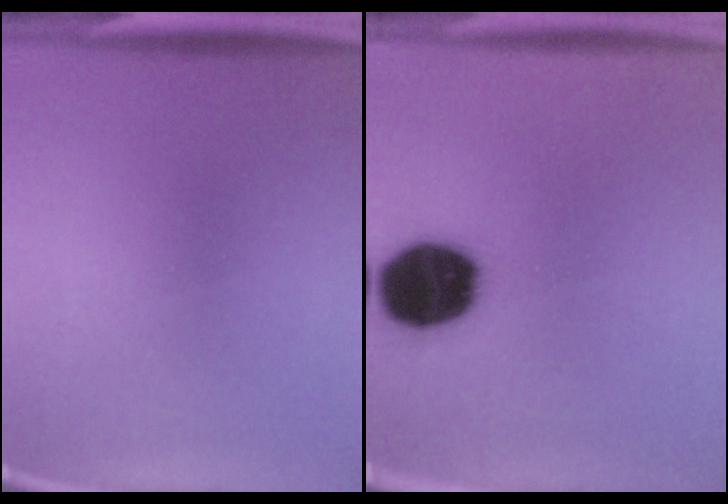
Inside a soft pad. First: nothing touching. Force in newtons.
{"total": 18.2}